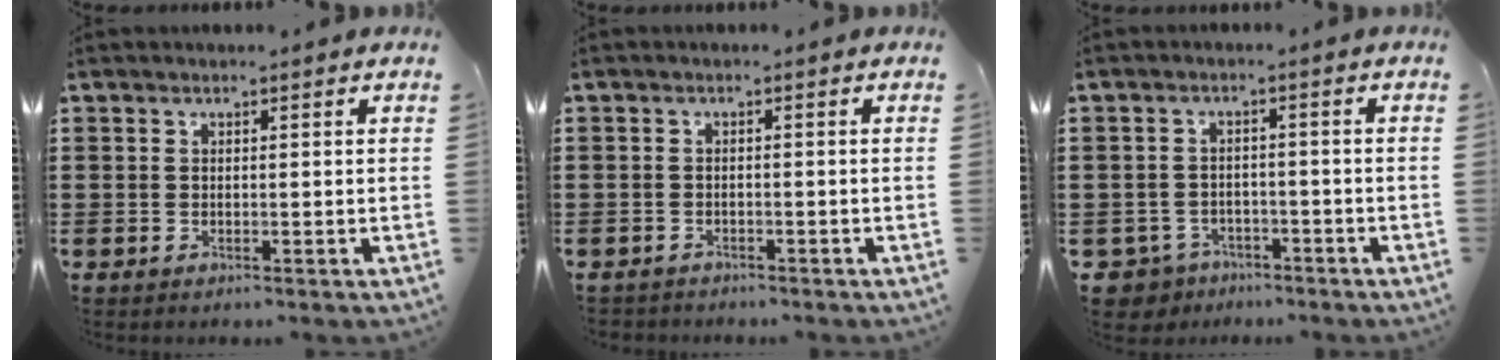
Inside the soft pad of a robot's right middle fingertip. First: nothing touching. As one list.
[{"total": 1.1, "force": [-1.0, 0.3, -0.1], "torque": [-0.003, 0.002, -0.023]}, {"total": 3.3, "force": [-3.0, 1.3, 0.0], "torque": [-0.025, -0.004, -0.069]}]